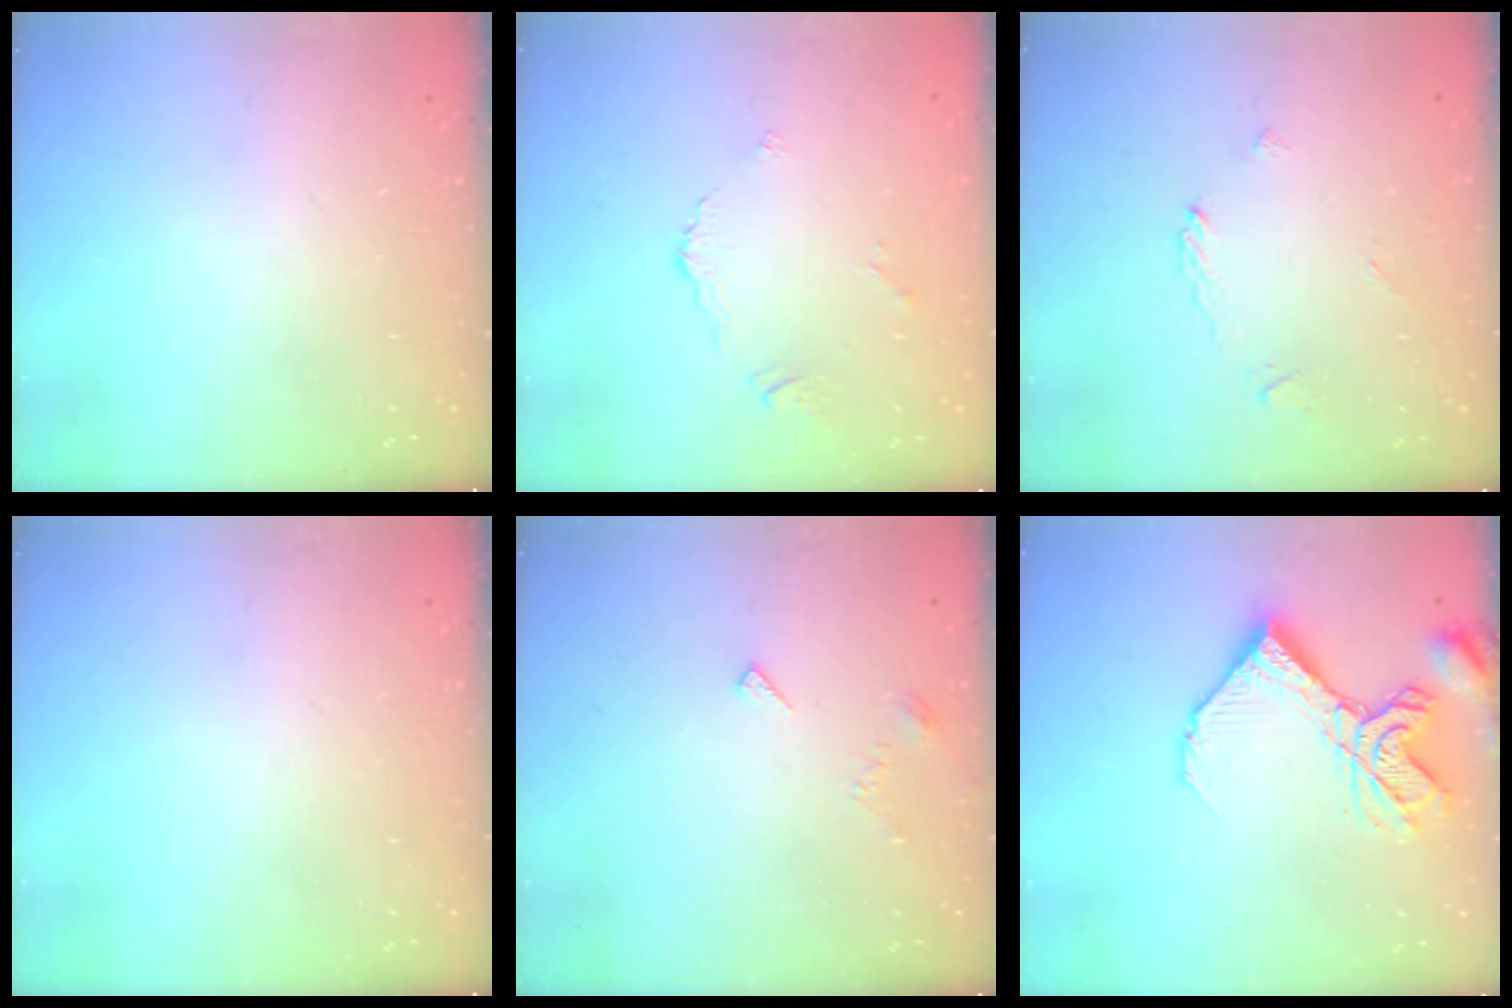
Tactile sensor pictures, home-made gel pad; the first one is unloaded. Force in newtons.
{"total": 3.7, "press": 3.6, "slide": 0.7}
{"total": 2.7, "press": 2.7, "slide": 0.2}
{"total": 0.0}
{"total": 3.3, "press": 3.3, "slide": 0.4}
{"total": 14.4, "press": 14.3, "slide": 1.7}